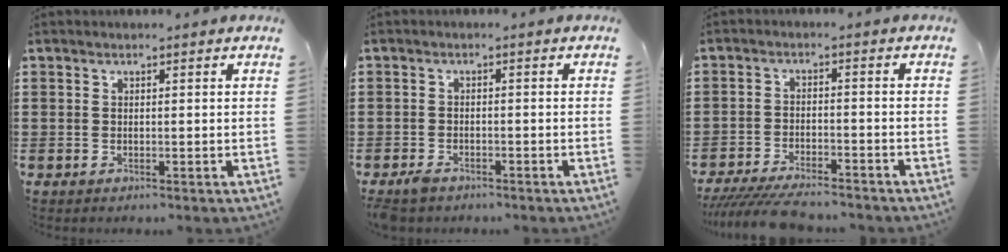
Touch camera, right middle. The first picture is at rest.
{"total": 1.6, "force": [-1.3, 0.7, 0.6], "torque": [-0.022, -0.001, -0.030]}
{"total": 5.2, "force": [-4.9, 0.6, 1.7], "torque": [-0.039, -0.007, -0.097]}